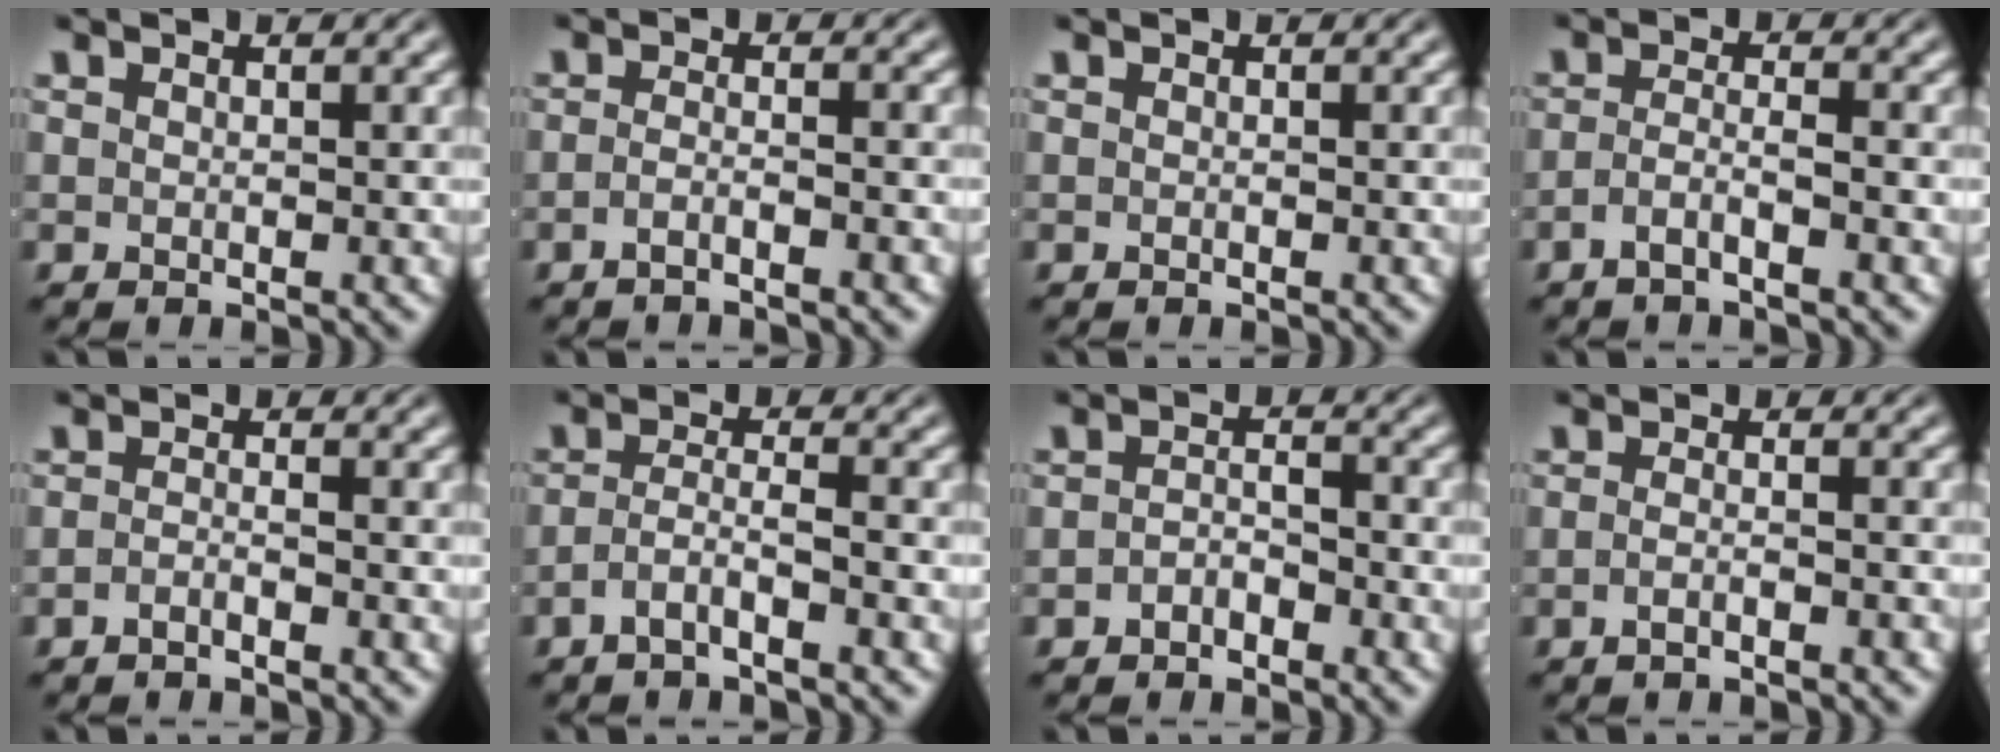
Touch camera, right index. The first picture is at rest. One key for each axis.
{"total": 2.3, "fx": -1.9, "fy": -0.7, "fz": 1.0, "tx": -0.020, "ty": -0.008, "tz": -0.032}
{"total": 0.0}
{"total": 2.5, "fx": -2.0, "fy": -0.2, "fz": 1.4, "tx": -0.026, "ty": -0.013, "tz": -0.030}
{"total": 1.6, "fx": -1.4, "fy": -0.4, "fz": 0.5, "tx": -0.005, "ty": -0.005, "tz": -0.026}
{"total": 2.6, "fx": -2.1, "fy": 0.1, "fz": 1.5, "tx": -0.027, "ty": -0.013, "tz": -0.033}
{"total": 2.0, "fx": -1.7, "fy": 0.6, "fz": 0.8, "tx": -0.005, "ty": -0.008, "tz": -0.027}
{"total": 1.9, "fx": -1.6, "fy": -0.5, "fz": 1.0, "tx": -0.021, "ty": -0.004, "tz": -0.028}